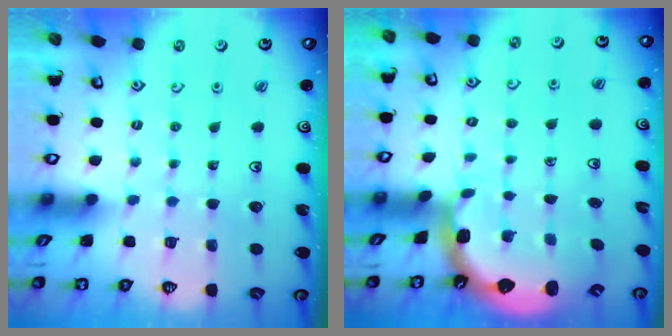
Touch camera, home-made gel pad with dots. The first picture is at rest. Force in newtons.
{"total": 2.7, "press": 1.5, "slide": 2.3}